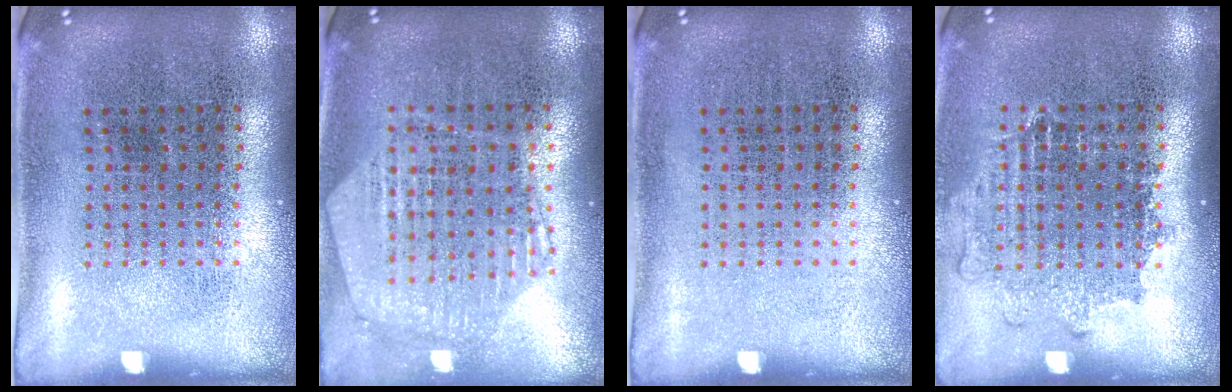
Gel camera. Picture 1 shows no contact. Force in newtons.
{"total": 1.1, "press": 1.1, "slide": 0.2}
{"total": 0.0}
{"total": 1.0, "press": 1.0, "slide": 0.4}